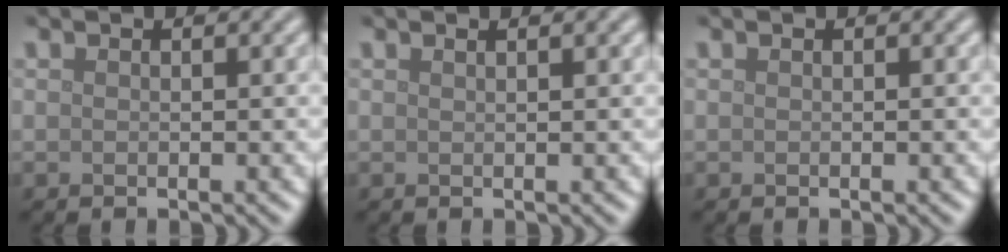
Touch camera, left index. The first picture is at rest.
{"total": 1.3, "force": [0.8, 0.5, 1.0], "torque": [-0.009, 0.001, 0.006]}
{"total": 0.0}